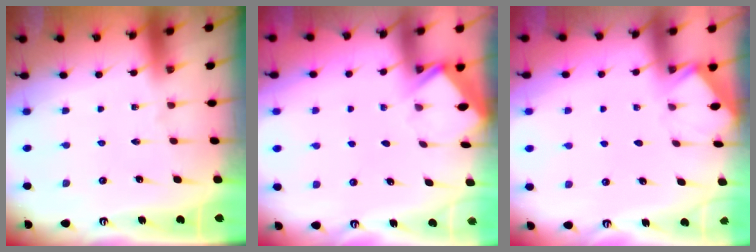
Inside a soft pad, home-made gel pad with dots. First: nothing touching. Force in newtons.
{"total": 3.2, "press": 3.2, "slide": 0.4}
{"total": 1.6, "press": 1.6, "slide": 0.1}